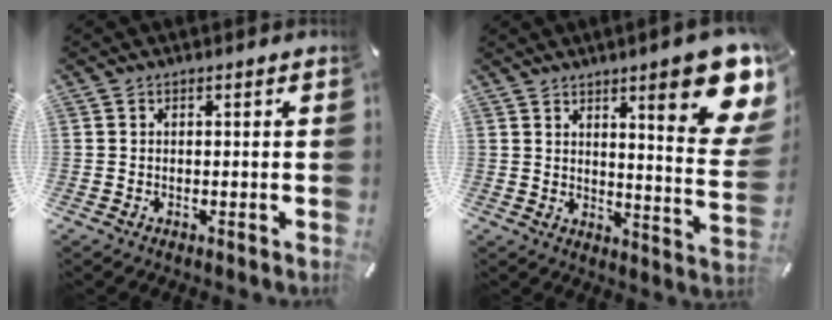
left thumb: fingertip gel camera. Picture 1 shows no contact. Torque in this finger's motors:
{"motor_torque": [3.45, 1.55, 1.40, -1.37, 0.15]}